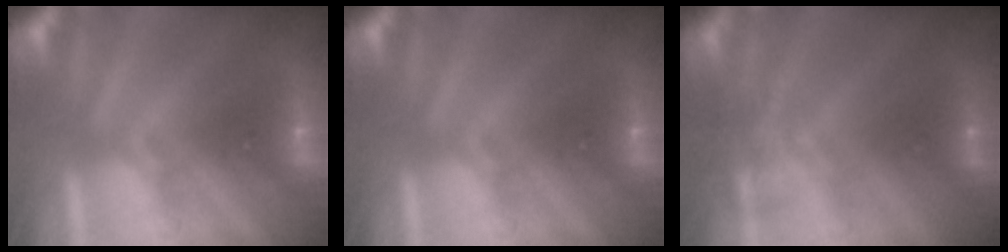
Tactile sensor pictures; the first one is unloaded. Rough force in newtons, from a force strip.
{"total": 0.0}
{"total": 1.8}